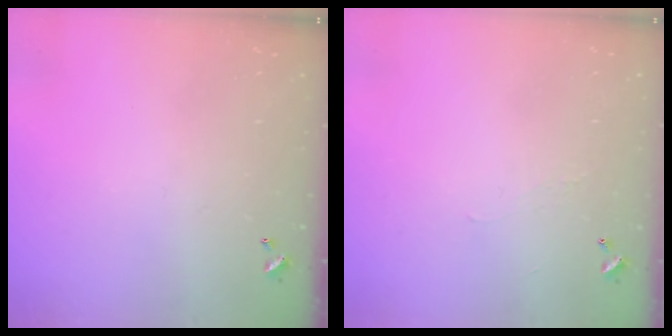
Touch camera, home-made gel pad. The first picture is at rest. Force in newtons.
{"total": 0.9, "press": 0.8, "slide": 0.5}